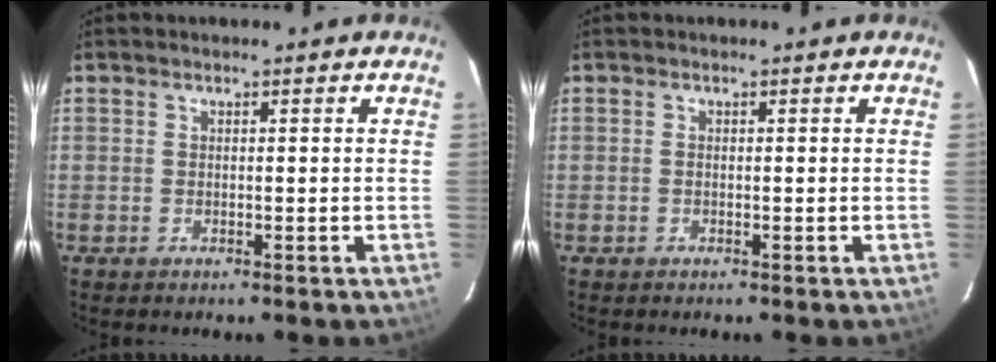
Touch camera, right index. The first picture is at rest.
{"total": 0.0}